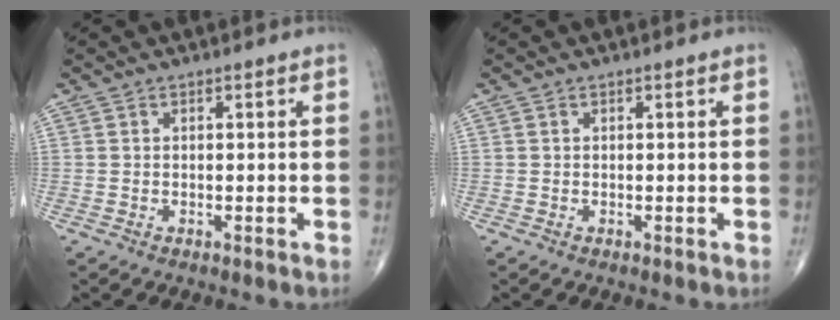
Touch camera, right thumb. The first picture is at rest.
{"total": 0.0}